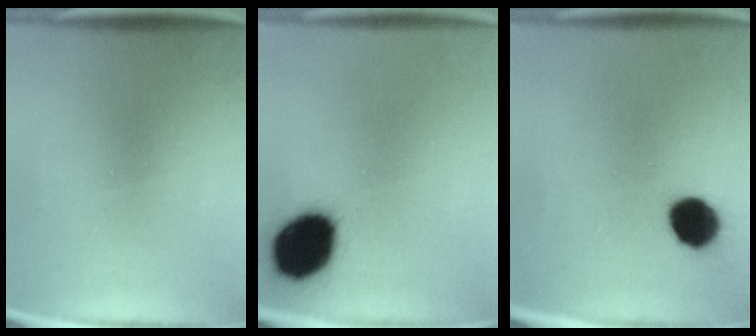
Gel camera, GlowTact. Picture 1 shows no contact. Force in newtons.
{"total": 18.3}
{"total": 8.9}